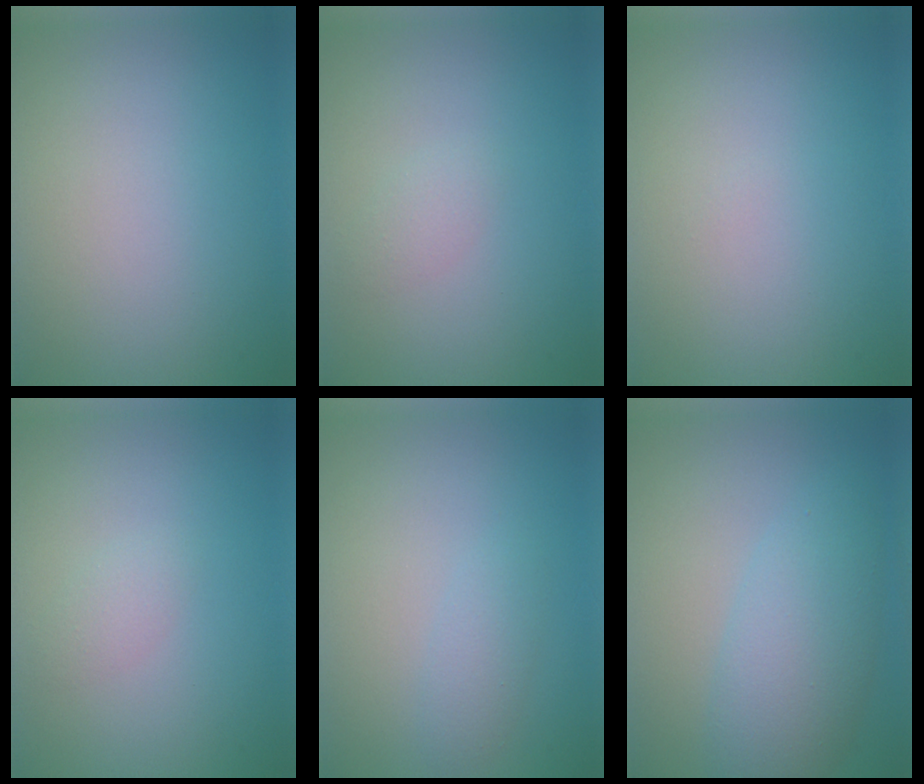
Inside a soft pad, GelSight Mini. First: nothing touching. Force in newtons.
{"total": 1.2, "press": 1.2, "slide": 0.1}
{"total": 0.0}
{"total": 1.2, "press": 1.2, "slide": 0.1}
{"total": 1.5, "press": 1.5, "slide": 0.1}
{"total": 5.4, "press": 5.4, "slide": 0.2}